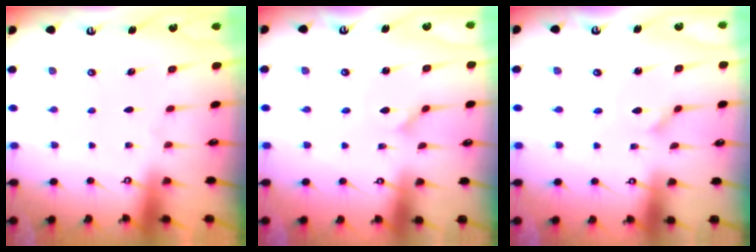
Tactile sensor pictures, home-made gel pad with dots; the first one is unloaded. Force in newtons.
{"total": 2.9, "press": 2.9, "slide": 0.3}
{"total": 3.0, "press": 3.0, "slide": 0.2}